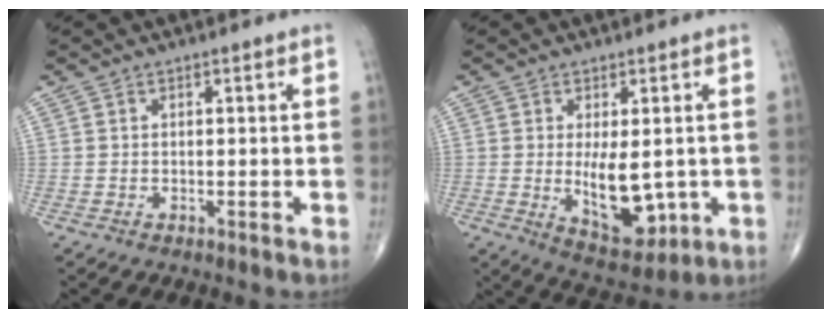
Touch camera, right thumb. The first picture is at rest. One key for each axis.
{"total": 10.3, "fx": -0.9, "fy": 4.9, "fz": 9.0, "tx": -0.113, "ty": -0.020, "tz": 0.005}